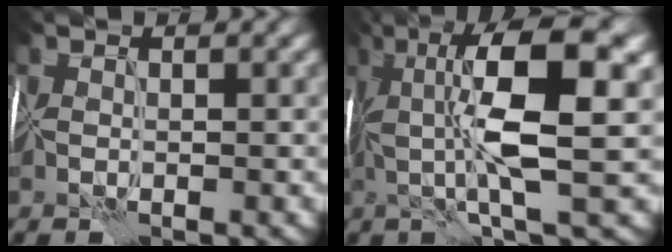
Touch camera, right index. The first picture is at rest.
{"total": 8.9, "force": [1.2, 1.4, 8.7], "torque": [-0.147, 0.012, 0.027]}